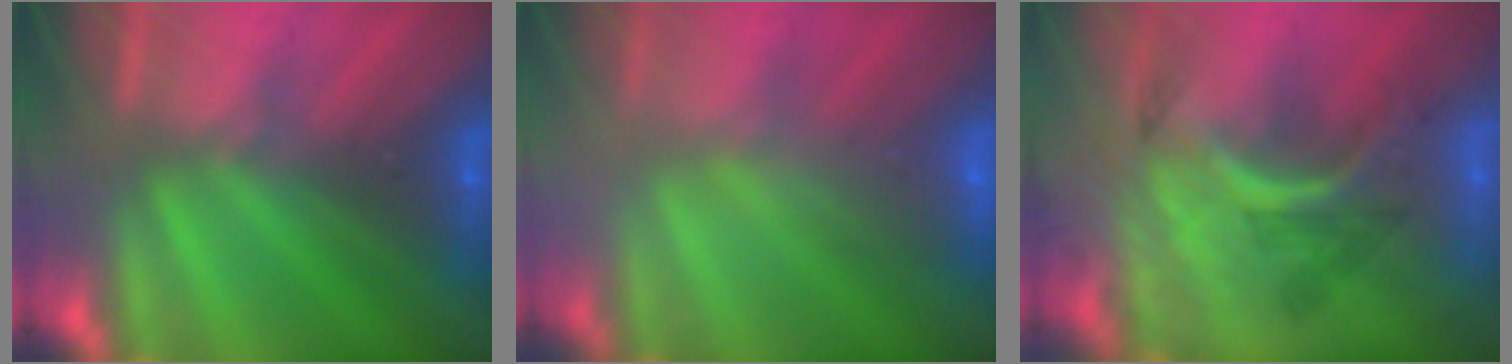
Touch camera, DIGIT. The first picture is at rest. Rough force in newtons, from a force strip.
{"total": 2.3}
{"total": 3.2}